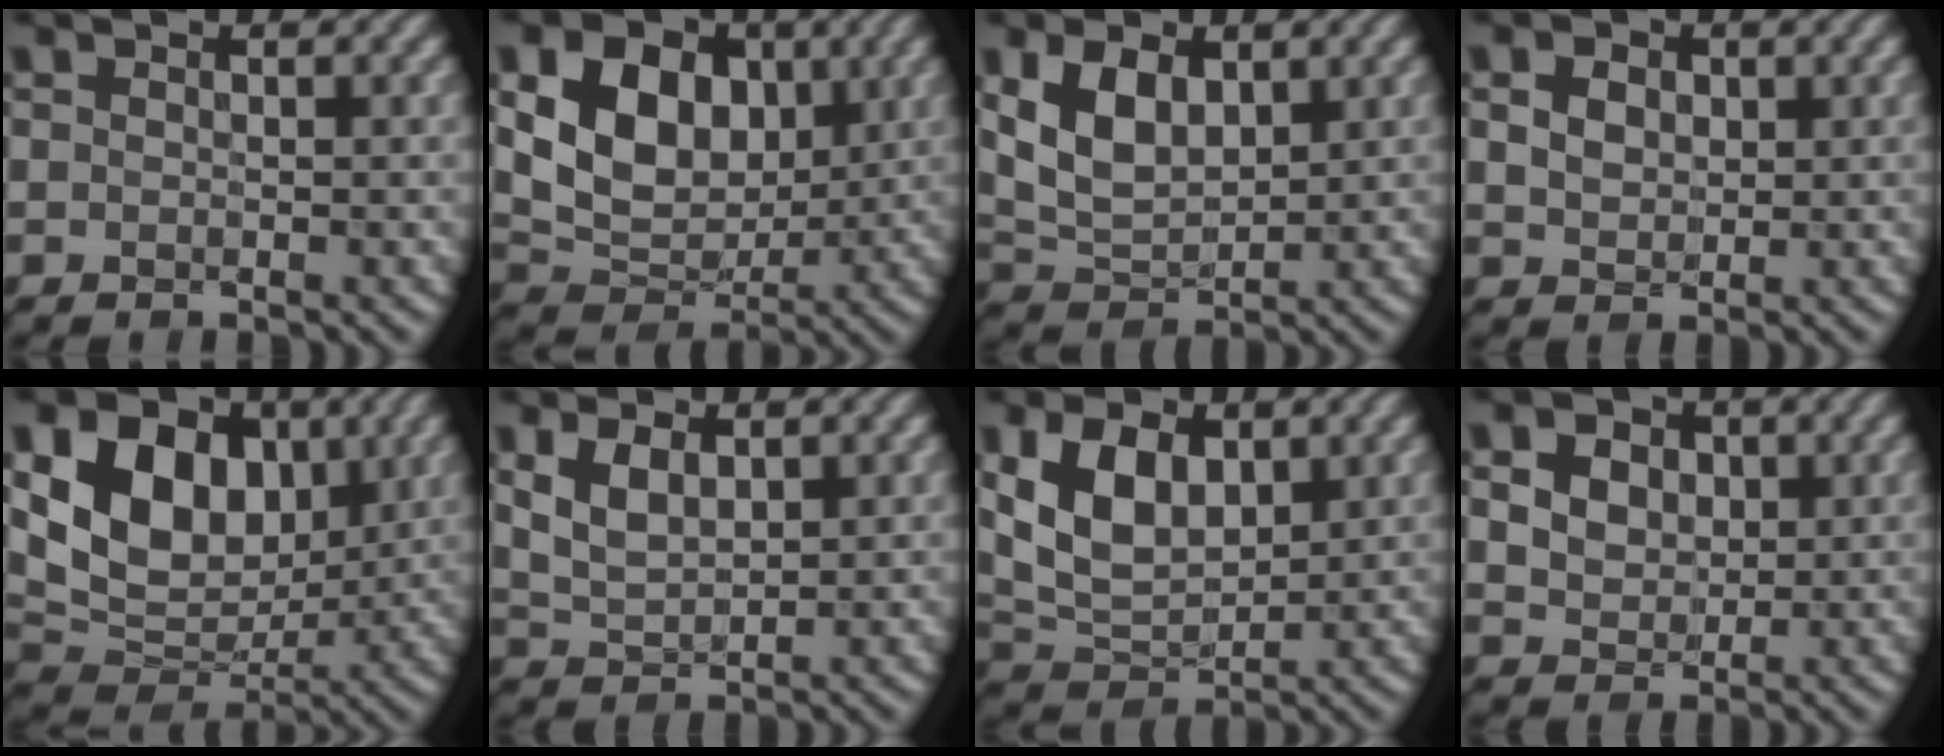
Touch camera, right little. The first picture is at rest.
{"total": 8.2, "force": [1.3, 6.0, 5.5], "torque": [-0.114, -0.010, 0.024]}
{"total": 4.9, "force": [1.2, 2.9, 3.7], "torque": [-0.084, -0.006, 0.030]}
{"total": 2.0, "force": [0.1, 1.6, 1.1], "torque": [-0.034, -0.001, 0.005]}
{"total": 10.4, "force": [2.2, 7.4, 6.9], "torque": [-0.136, 0.000, 0.040]}
{"total": 2.7, "force": [0.7, 1.5, 2.2], "torque": [-0.062, -0.004, 0.026]}
{"total": 6.1, "force": [1.3, 3.8, 4.7], "torque": [-0.104, -0.006, 0.030]}
{"total": 6.9, "force": [2.5, 5.3, 3.6], "torque": [-0.093, 0.022, 0.036]}